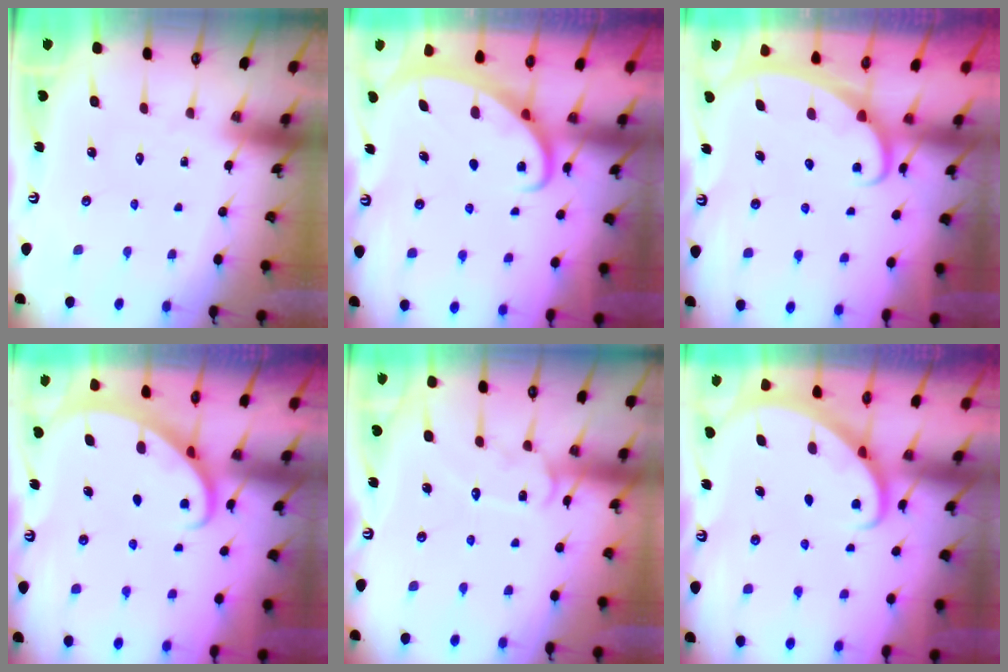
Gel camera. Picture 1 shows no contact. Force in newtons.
{"total": 2.5, "press": 2.4, "slide": 0.4}
{"total": 2.4, "press": 2.4, "slide": 0.3}
{"total": 2.2, "press": 2.2, "slide": 0.2}
{"total": 11.2, "press": 11.2, "slide": 0.8}
{"total": 2.7, "press": 2.7, "slide": 0.2}